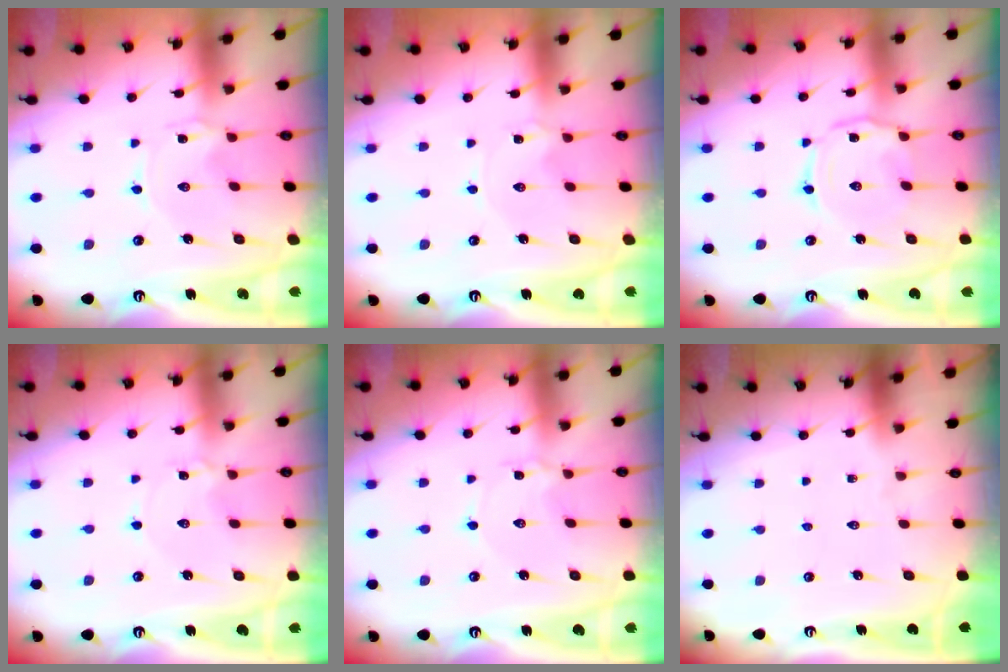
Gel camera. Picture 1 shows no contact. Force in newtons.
{"total": 1.1, "press": 1.0, "slide": 0.2}
{"total": 4.4, "press": 4.4, "slide": 0.4}
{"total": 1.6, "press": 1.6, "slide": 0.2}
{"total": 2.8, "press": 2.8, "slide": 0.3}
{"total": 0.0}